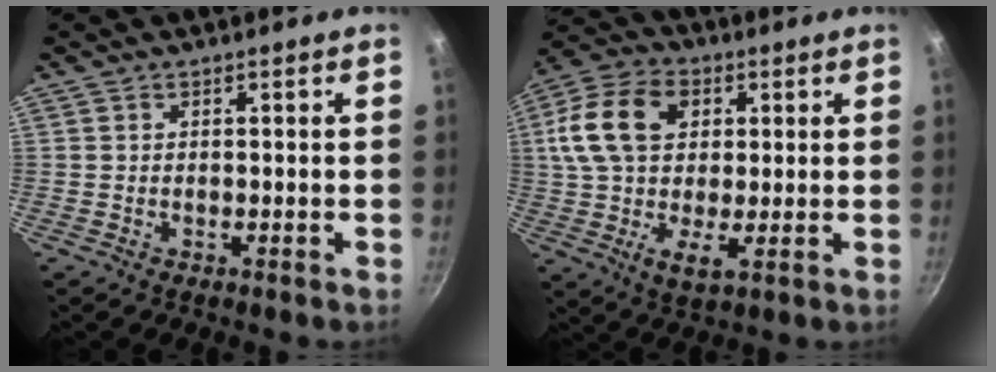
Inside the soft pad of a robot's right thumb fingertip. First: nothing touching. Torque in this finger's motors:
{"motor_torque": [-0.56, 1.31, 1.29, -0.24, 0.24]}